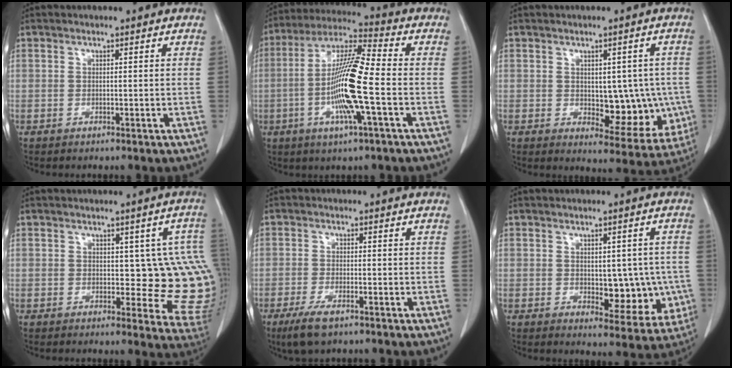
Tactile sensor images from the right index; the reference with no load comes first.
{"total": 14.3, "force": [-3.0, 0.5, 13.9], "torque": [-0.273, -0.004, -0.064]}
{"total": 9.6, "force": [-0.7, 5.0, 8.2], "torque": [-0.083, 0.002, 0.007]}
{"total": 10.5, "force": [0.5, 4.6, 9.5], "torque": [-0.087, 0.009, 0.009]}
{"total": 4.8, "force": [-3.1, 1.2, 3.4], "torque": [-0.072, -0.009, -0.054]}
{"total": 8.7, "force": [-0.9, 4.5, 7.4], "torque": [-0.073, 0.003, 0.001]}